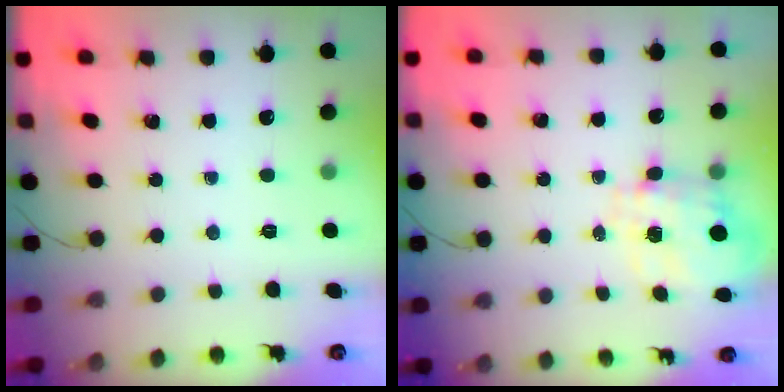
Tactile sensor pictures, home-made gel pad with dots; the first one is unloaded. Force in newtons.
{"total": 3.5, "press": 3.3, "slide": 1.1}